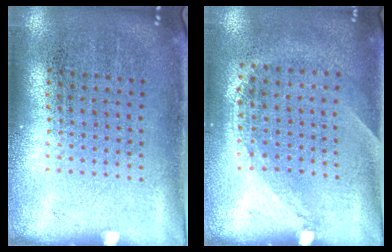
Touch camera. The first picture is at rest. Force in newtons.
{"total": 1.3, "press": 0.9, "slide": 0.9}